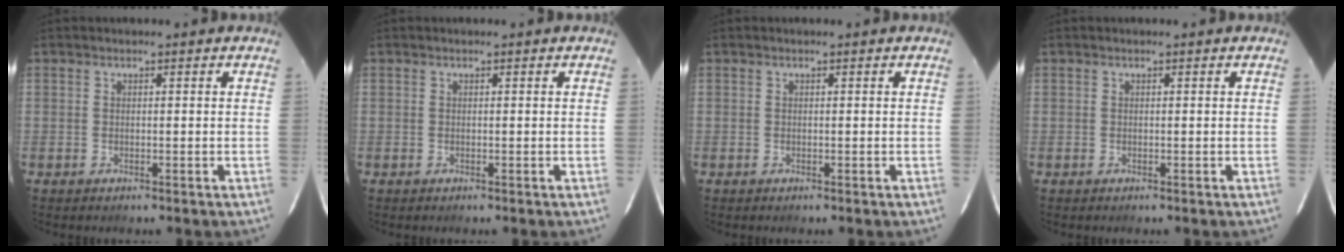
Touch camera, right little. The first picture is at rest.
{"total": 0.0}
{"total": 0.0}
{"total": 0.0}